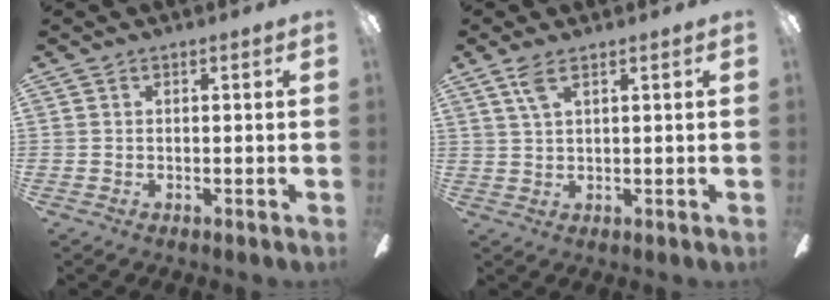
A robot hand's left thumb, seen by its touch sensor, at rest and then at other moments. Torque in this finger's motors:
{"motor_torque": [0.13, 0.03, -0.37, 0.21, 0.01]}